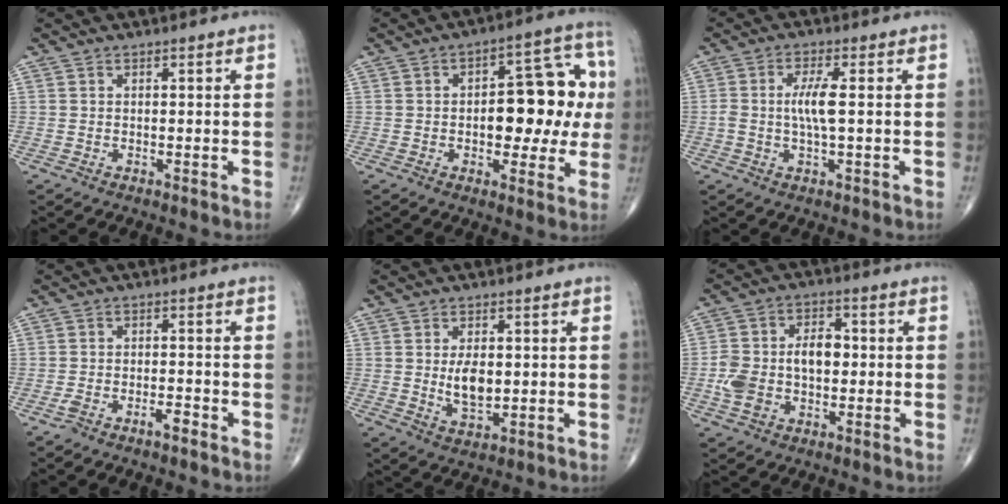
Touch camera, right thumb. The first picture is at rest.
{"total": 15.6, "force": [0.2, 8.1, 13.3], "torque": [-0.131, 0.032, 0.004]}
{"total": 5.1, "force": [0.1, 1.1, 5.0], "torque": [-0.112, 0.004, -0.001]}
{"total": 3.0, "force": [-2.3, 0.8, 1.8], "torque": [-0.038, 0.021, -0.039]}
{"total": 6.1, "force": [0.3, 3.3, 5.1], "torque": [-0.082, -0.011, 0.010]}
{"total": 10.8, "force": [-0.8, 7.1, 8.1], "torque": [-0.142, 0.030, -0.016]}